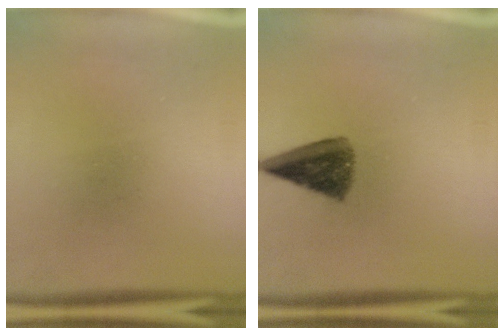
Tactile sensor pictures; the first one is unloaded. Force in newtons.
{"total": 7.3}